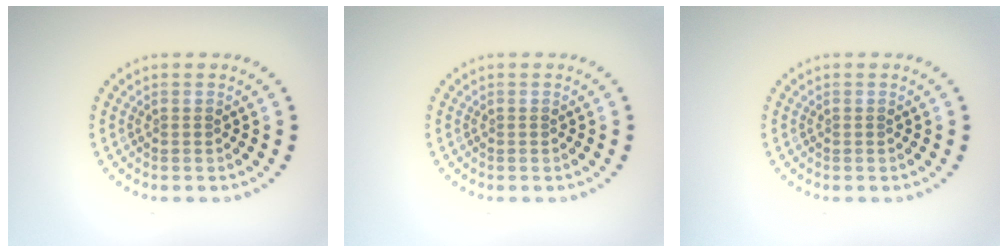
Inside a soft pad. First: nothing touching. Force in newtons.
{"total": 0.0}
{"total": 0.0}